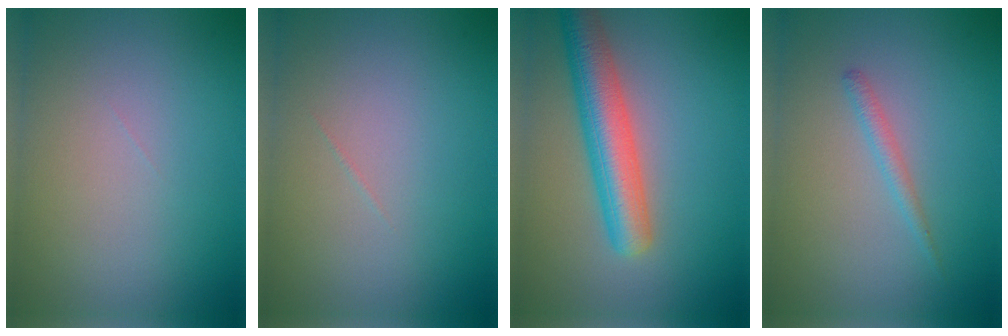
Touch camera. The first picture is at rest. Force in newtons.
{"total": 0.0}
{"total": 6.2, "press": 6.2, "slide": 0.3}
{"total": 1.2, "press": 1.2, "slide": 0.0}